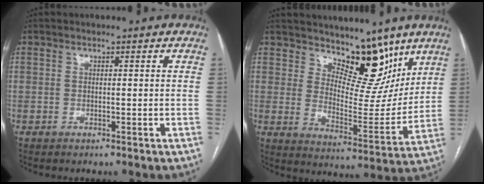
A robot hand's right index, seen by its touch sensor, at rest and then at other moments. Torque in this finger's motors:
{"motor_torque": [-0.18, 0.44, 0.12, 0.00]}